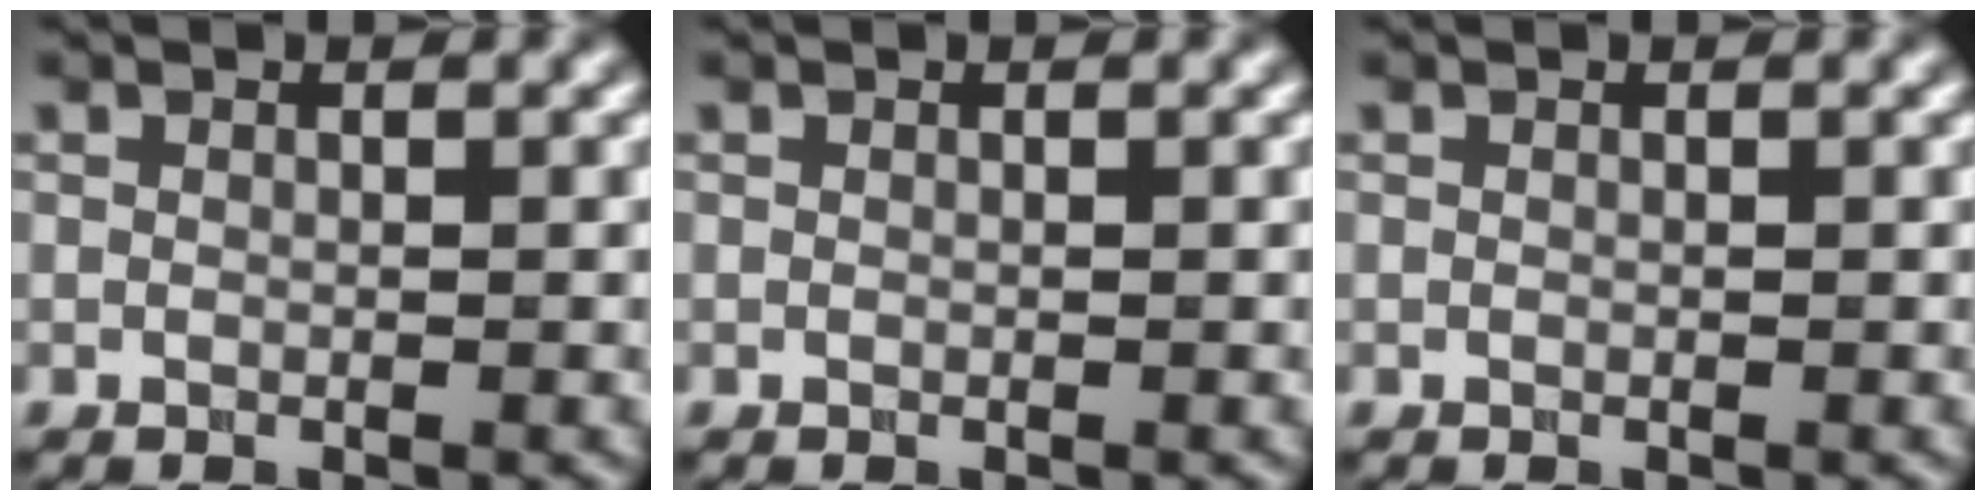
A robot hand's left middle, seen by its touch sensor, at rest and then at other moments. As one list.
[{"total": 0.0}, {"total": 0.0}]